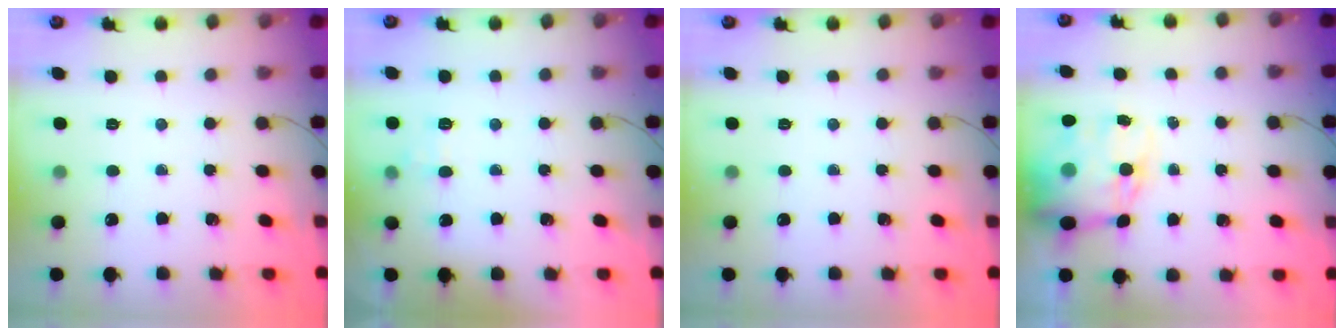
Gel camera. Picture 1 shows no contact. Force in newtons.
{"total": 4.3, "press": 3.9, "slide": 1.8}
{"total": 0.0}
{"total": 16.0, "press": 15.6, "slide": 3.6}